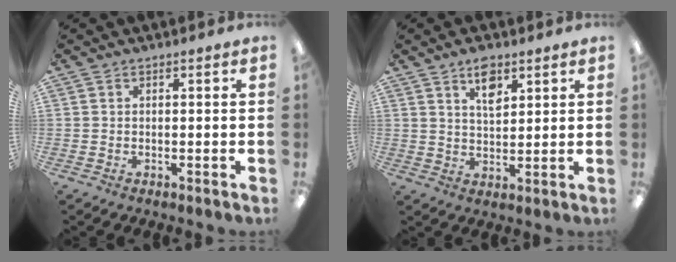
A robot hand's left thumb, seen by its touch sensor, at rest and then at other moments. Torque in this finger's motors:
{"motor_torque": [-0.14, -0.17, 0.00, -0.12, 0.02]}